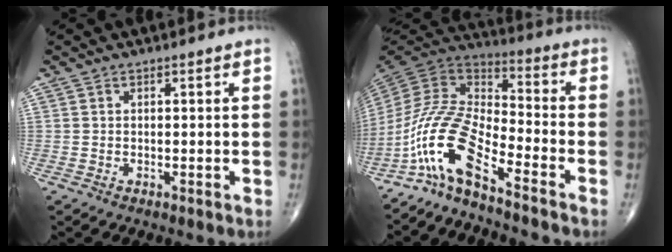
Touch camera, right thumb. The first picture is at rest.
{"total": 13.4, "force": [-9.1, 3.4, 9.3], "torque": [-0.199, 0.078, -0.186]}